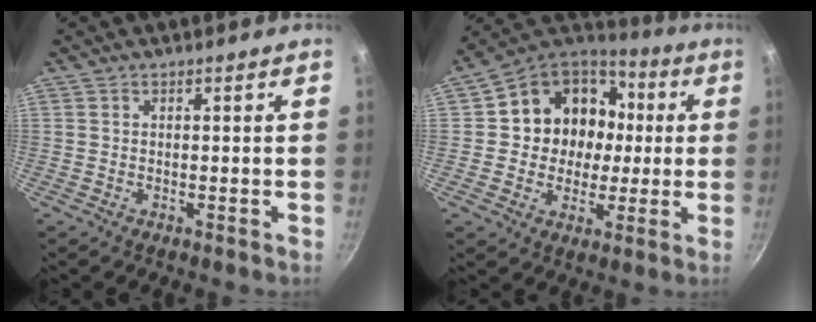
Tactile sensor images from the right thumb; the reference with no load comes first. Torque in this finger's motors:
{"motor_torque": [0.03, 0.48, 0.16, 0.16, 0.08]}